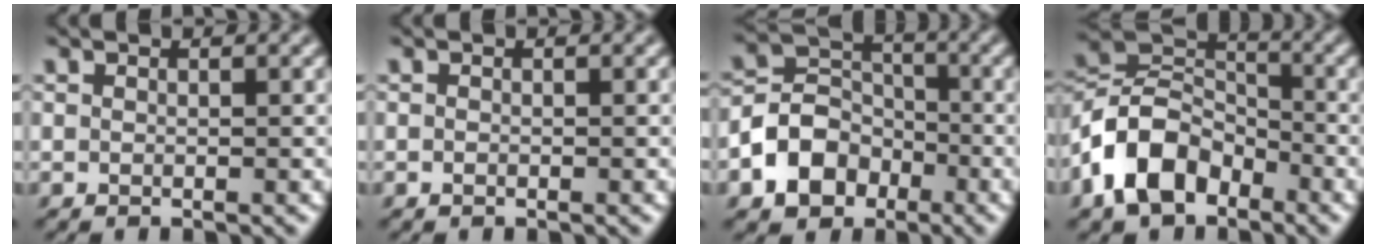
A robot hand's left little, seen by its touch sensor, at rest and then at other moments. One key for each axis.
{"total": 0.0}
{"total": 6.0, "fx": -2.8, "fy": 4.7, "fz": 2.7, "tx": -0.045, "ty": 0.005, "tz": -0.059}
{"total": 8.1, "fx": -4.2, "fy": 5.2, "fz": 4.5, "tx": -0.088, "ty": 0.011, "tz": -0.098}